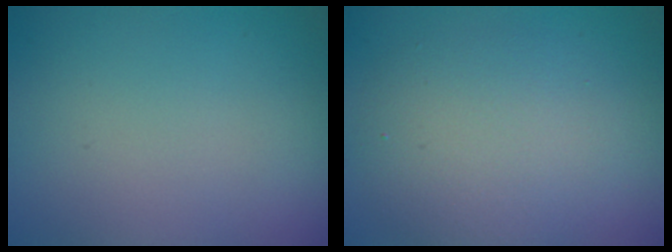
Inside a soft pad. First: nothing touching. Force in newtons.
{"total": 5.4, "press": 5.3, "slide": 0.5}